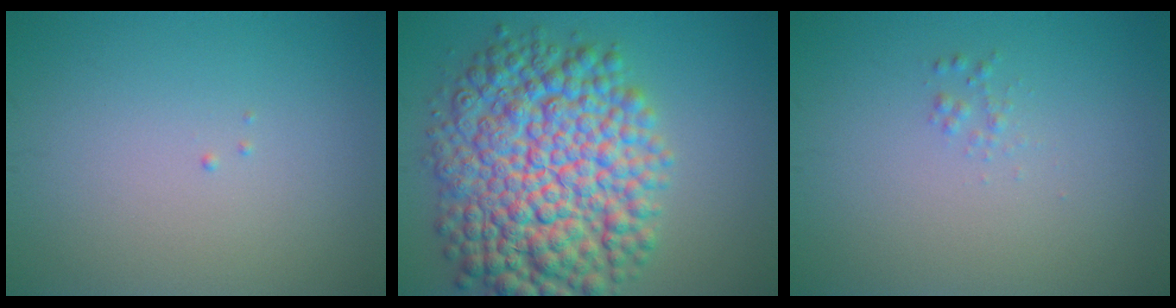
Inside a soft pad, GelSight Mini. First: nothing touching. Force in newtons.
{"total": 13.2, "press": 13.2, "slide": 0.2}
{"total": 0.7, "press": 0.7, "slide": 0.0}